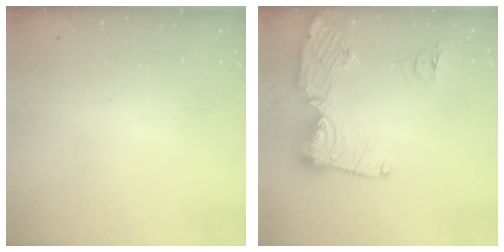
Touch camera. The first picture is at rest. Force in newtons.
{"total": 13.9, "press": 13.8, "slide": 1.5}